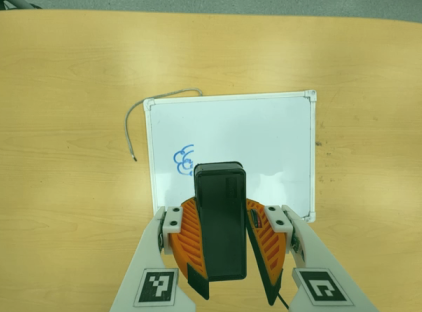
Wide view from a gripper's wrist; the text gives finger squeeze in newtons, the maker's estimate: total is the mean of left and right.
{"total": 8.8, "left": 9.3, "right": 8.3}